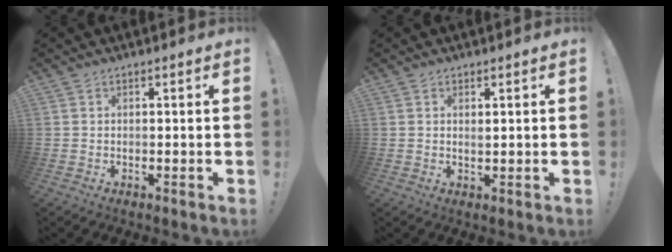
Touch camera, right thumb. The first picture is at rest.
{"total": 1.2, "force": [0.5, 0.2, 1.0], "torque": [-0.012, -0.003, 0.007]}